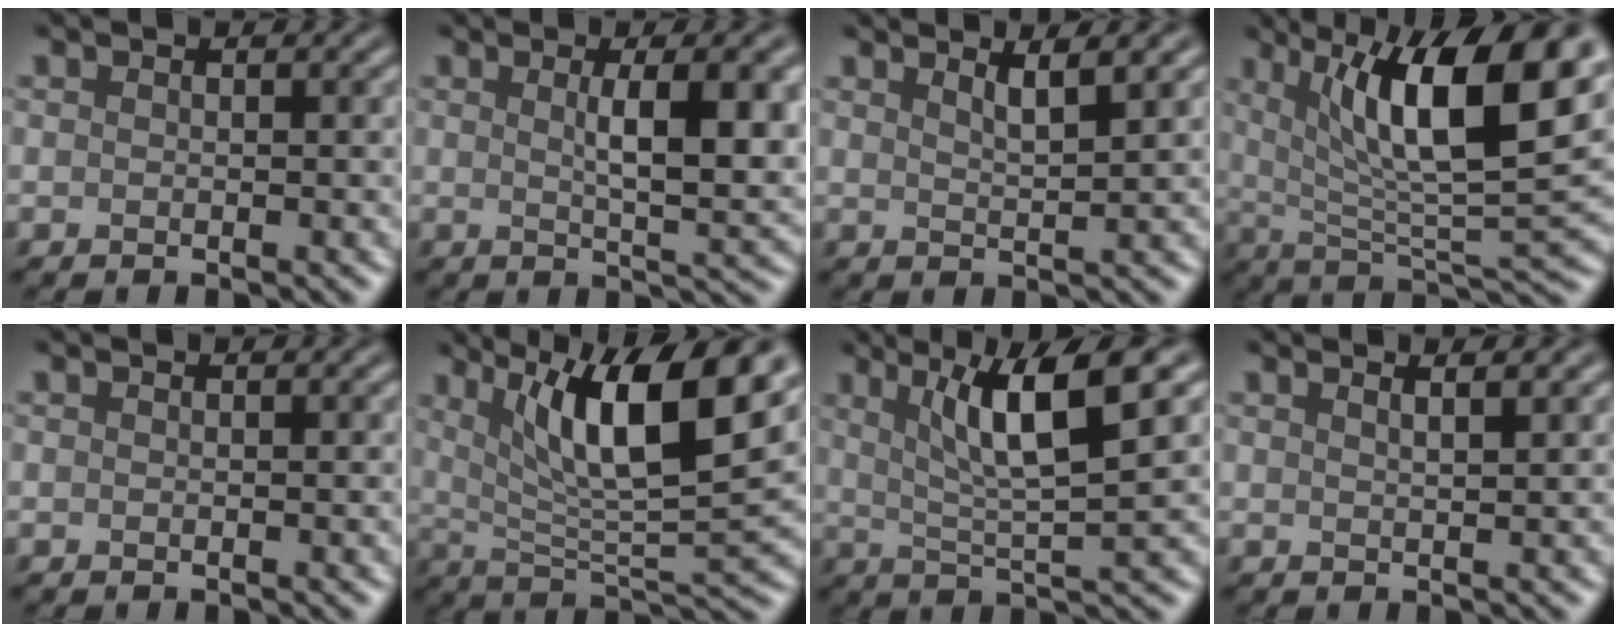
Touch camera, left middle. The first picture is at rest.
{"total": 7.1, "force": [1.3, 1.9, 6.7], "torque": [-0.089, 0.002, 0.023]}
{"total": 2.3, "force": [1.5, 0.5, 1.6], "torque": [-0.014, 0.004, 0.022]}
{"total": 12.7, "force": [4.7, 3.8, 11.2], "torque": [-0.162, 0.002, 0.075]}
{"total": 0.0}
{"total": 11.6, "force": [4.9, 3.1, 10.0], "torque": [-0.157, -0.002, 0.085]}
{"total": 7.6, "force": [3.0, 1.4, 6.8], "torque": [-0.107, 0.006, 0.050]}
{"total": 2.2, "force": [1.4, 0.8, 1.5], "torque": [-0.005, 0.007, -0.001]}